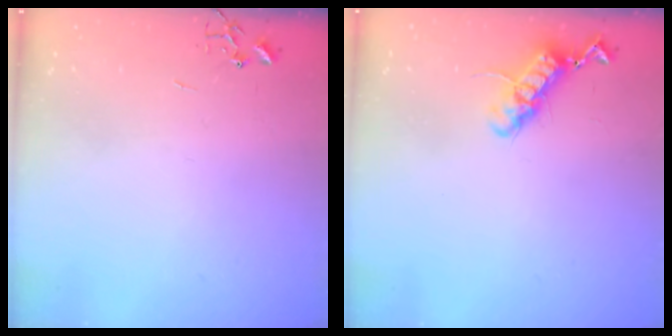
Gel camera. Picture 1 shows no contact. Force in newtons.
{"total": 11.8, "press": 11.8, "slide": 1.2}